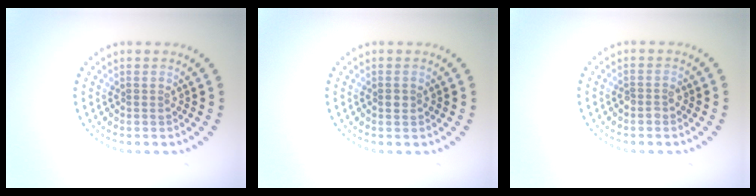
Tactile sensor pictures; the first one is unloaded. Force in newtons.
{"total": 0.9, "press": 0.9, "slide": 0.1}
{"total": 1.0, "press": 1.0, "slide": 0.4}